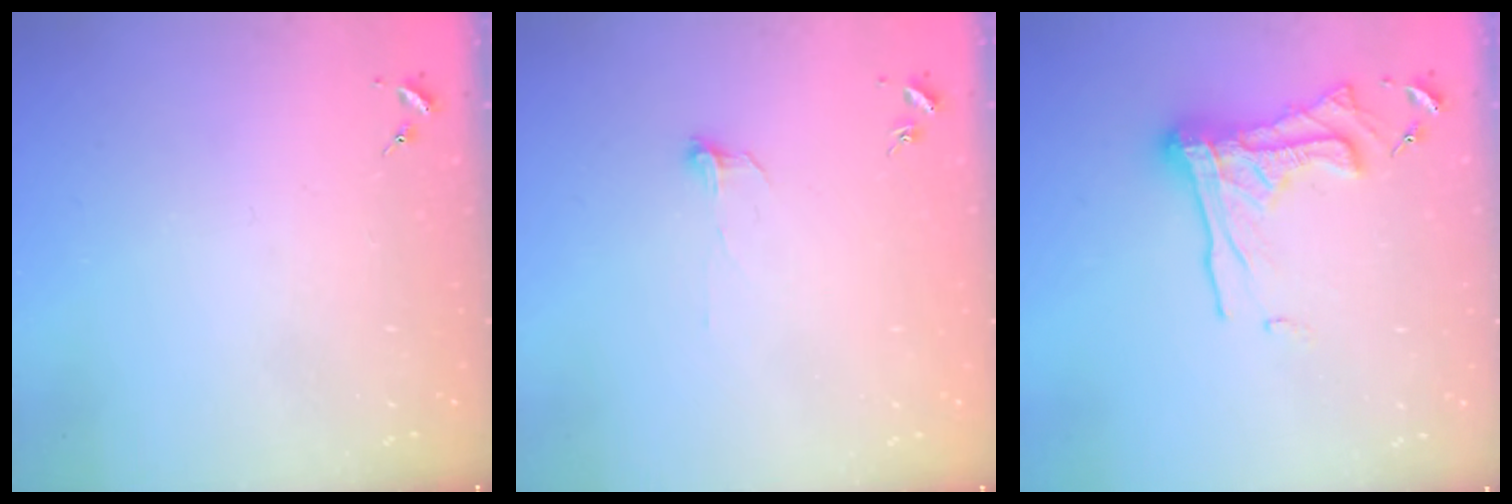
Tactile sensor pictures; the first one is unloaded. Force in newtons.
{"total": 4.3, "press": 4.2, "slide": 0.4}
{"total": 16.1, "press": 16.1, "slide": 1.4}